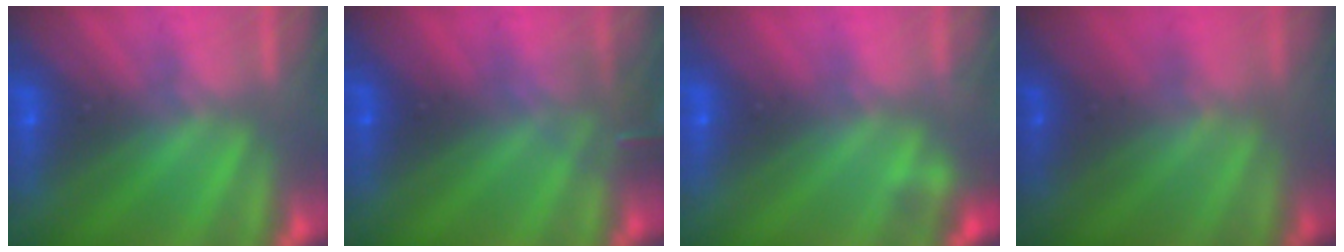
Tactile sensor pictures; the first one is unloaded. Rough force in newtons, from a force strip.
{"total": 3.0}
{"total": 2.2}
{"total": 1.4}